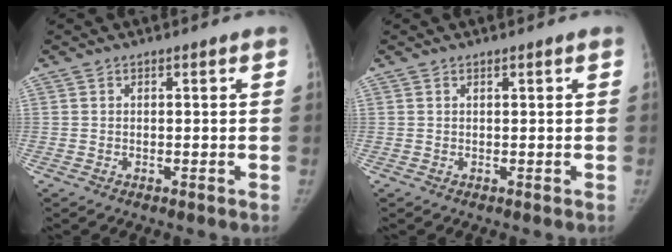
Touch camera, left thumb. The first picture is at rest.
{"total": 0.0}